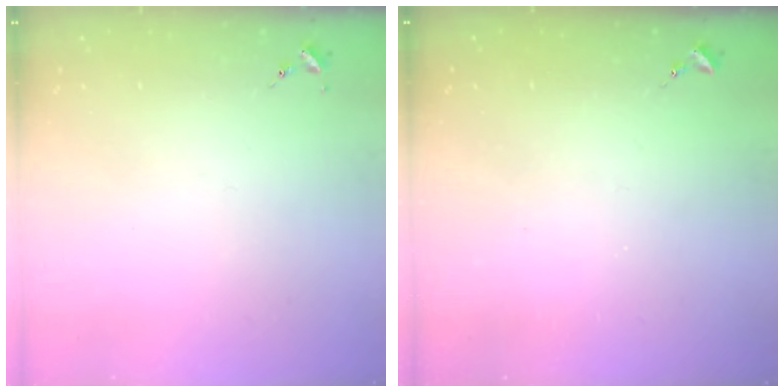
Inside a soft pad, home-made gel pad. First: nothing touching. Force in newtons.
{"total": 0.0}